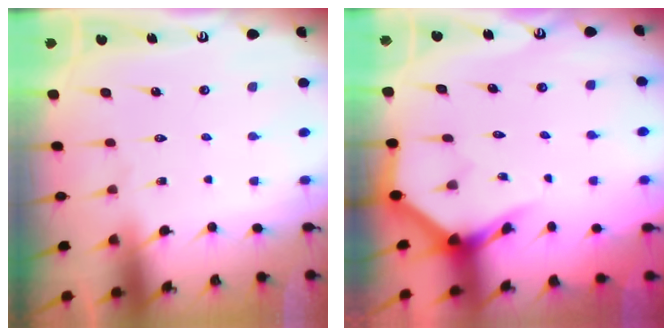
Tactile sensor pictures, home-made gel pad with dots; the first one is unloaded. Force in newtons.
{"total": 3.8, "press": 3.8, "slide": 0.4}